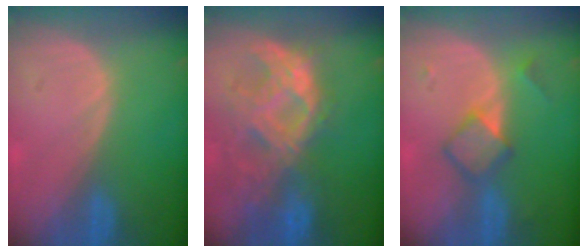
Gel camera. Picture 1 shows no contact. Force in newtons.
{"total": 10.5, "press": 9.2, "slide": 5.0}
{"total": 4.7, "press": 4.6, "slide": 0.3}